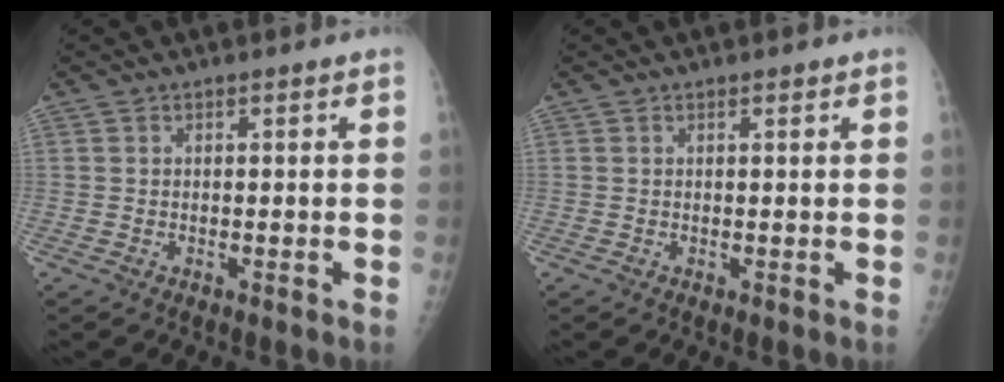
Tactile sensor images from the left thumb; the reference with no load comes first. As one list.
[{"total": 0.6, "force": [0.5, 0.2, 0.3], "torque": [-0.006, -0.002, 0.007]}]